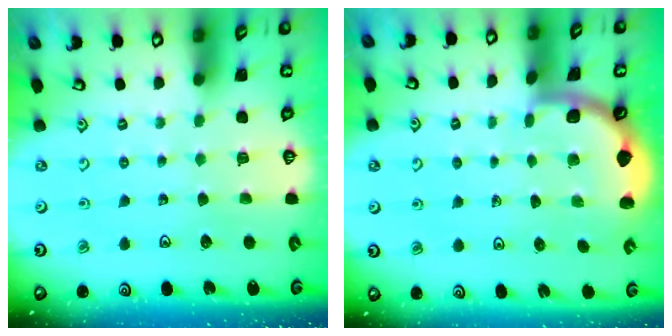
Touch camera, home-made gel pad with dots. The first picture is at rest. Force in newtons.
{"total": 1.7, "press": 1.6, "slide": 0.1}